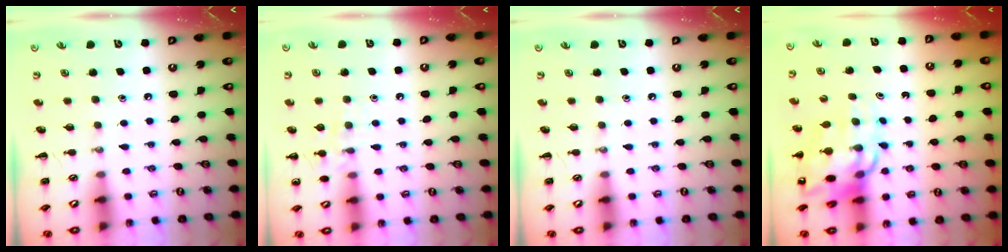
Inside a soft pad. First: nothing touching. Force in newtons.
{"total": 7.9, "press": 7.7, "slide": 1.5}
{"total": 0.0}
{"total": 13.5, "press": 12.9, "slide": 3.9}